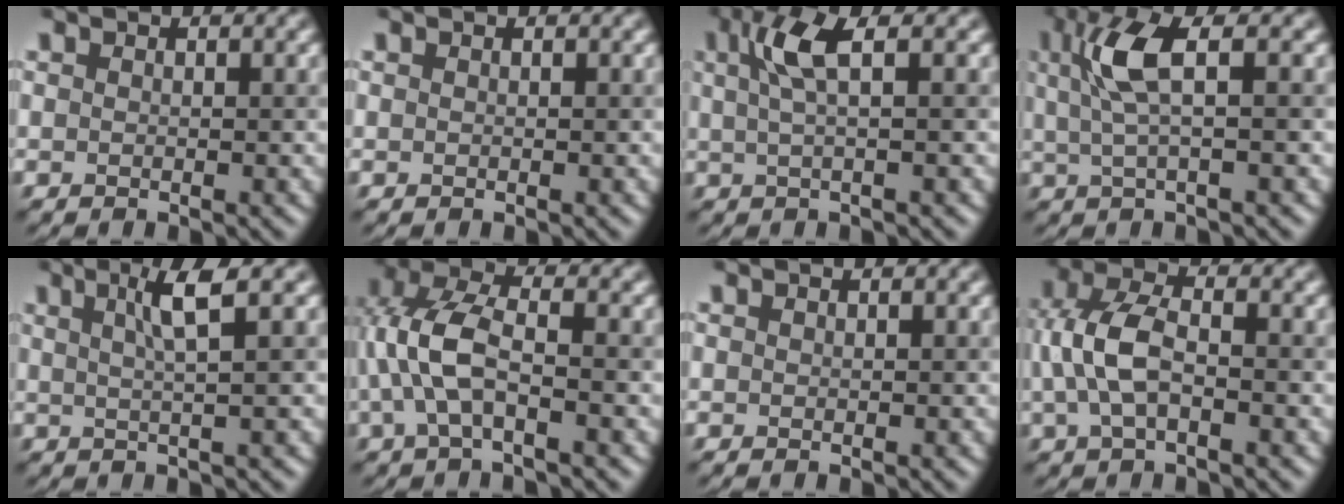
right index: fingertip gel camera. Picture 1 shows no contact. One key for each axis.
{"total": 0.0}
{"total": 3.4, "fx": 1.1, "fy": 0.6, "fz": 3.2, "tx": -0.063, "ty": 0.011, "tz": 0.025}
{"total": 4.4, "fx": 1.2, "fy": 0.9, "fz": 4.1, "tx": -0.090, "ty": 0.011, "tz": 0.031}
{"total": 3.4, "fx": 1.2, "fy": 0.4, "fz": 3.2, "tx": -0.046, "ty": 0.012, "tz": 0.024}
{"total": 5.3, "fx": -0.7, "fy": 2.2, "fz": 4.8, "tx": -0.109, "ty": 0.021, "tz": -0.015}
{"total": 0.0}
{"total": 5.1, "fx": -0.2, "fy": 2.7, "fz": 4.3, "tx": -0.101, "ty": 0.014, "tz": -0.006}